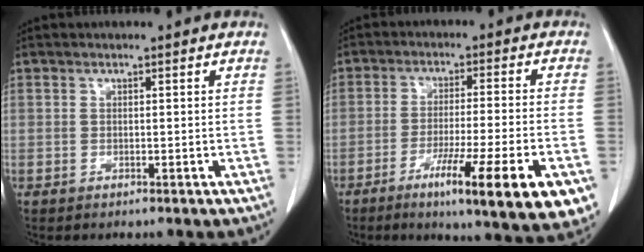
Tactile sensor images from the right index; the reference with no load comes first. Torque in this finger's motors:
{"motor_torque": [1.23, -0.91, 0.38, 0.15]}